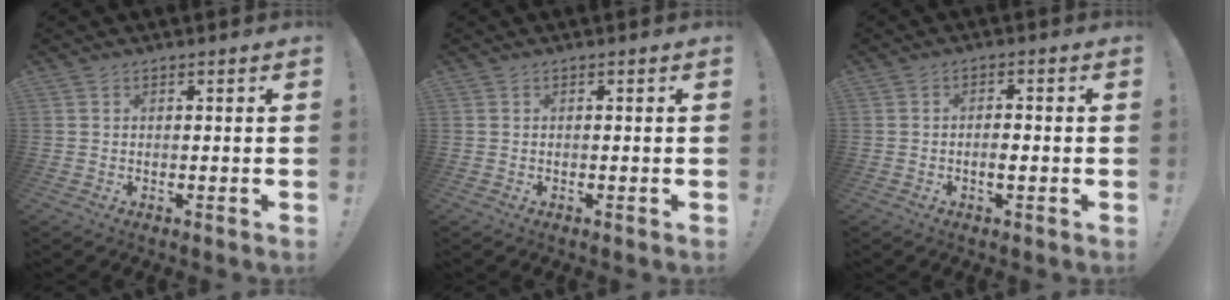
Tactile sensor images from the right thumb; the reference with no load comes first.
{"total": 0.0}
{"total": 2.7, "force": [-1.1, 0.9, 2.4], "torque": [-0.036, 0.000, -0.019]}